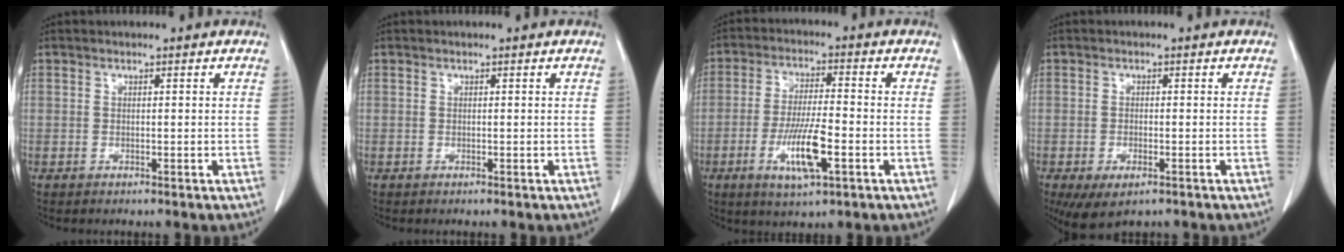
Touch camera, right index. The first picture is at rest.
{"total": 0.0}
{"total": 9.2, "force": [-3.3, 1.5, 8.5], "torque": [-0.162, -0.010, -0.056]}
{"total": 5.5, "force": [-3.2, 2.4, 3.8], "torque": [-0.060, -0.011, -0.045]}